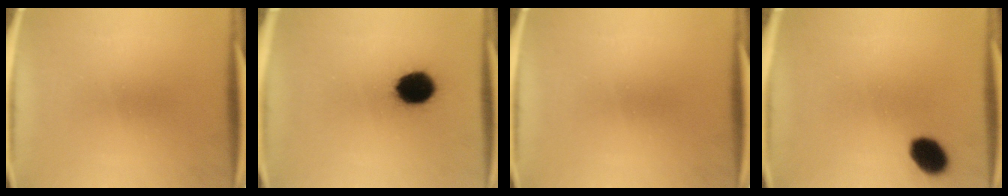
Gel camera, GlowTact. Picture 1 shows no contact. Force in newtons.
{"total": 11.4}
{"total": 0.0}
{"total": 7.3}